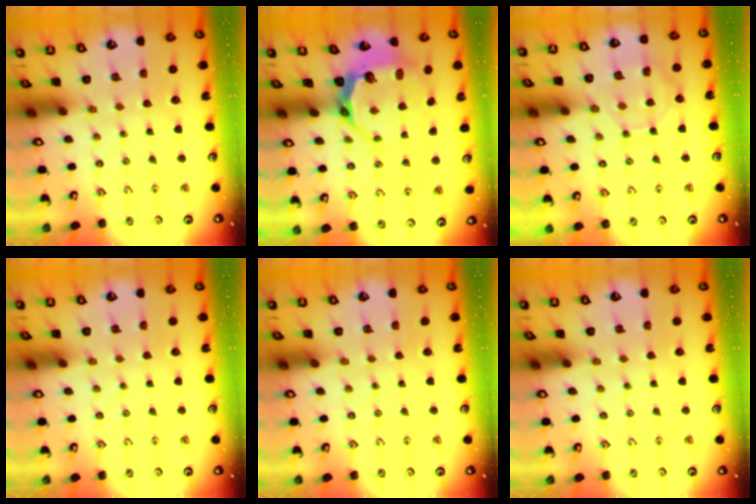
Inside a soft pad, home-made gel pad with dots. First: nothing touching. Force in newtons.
{"total": 7.5, "press": 6.5, "slide": 3.8}
{"total": 8.8, "press": 8.8, "slide": 0.9}
{"total": 0.0}
{"total": 0.0}
{"total": 0.0}